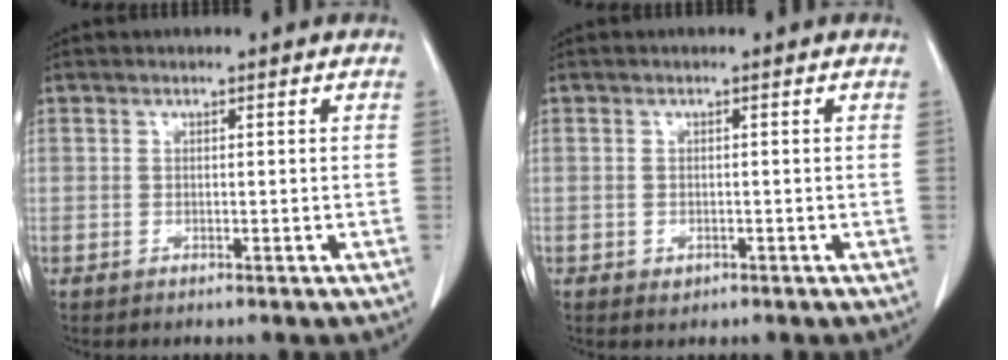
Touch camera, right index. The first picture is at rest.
{"total": 1.0, "force": [-0.5, 0.7, 0.4], "torque": [-0.006, 0.001, -0.003]}